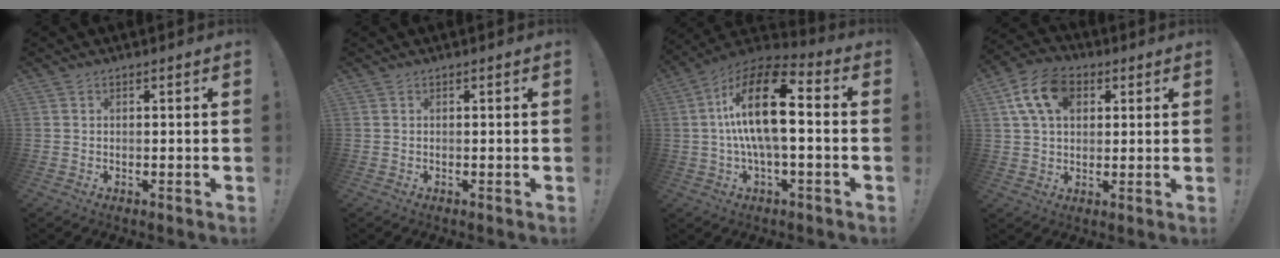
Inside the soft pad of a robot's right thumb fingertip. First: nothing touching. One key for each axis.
{"total": 0.0}
{"total": 19.2, "fx": 1.7, "fy": 7.2, "fz": 17.8, "tx": -0.327, "ty": 0.001, "tz": 0.022}
{"total": 13.2, "fx": 5.0, "fy": 9.0, "fz": 8.3, "tx": -0.143, "ty": -0.003, "tz": 0.097}